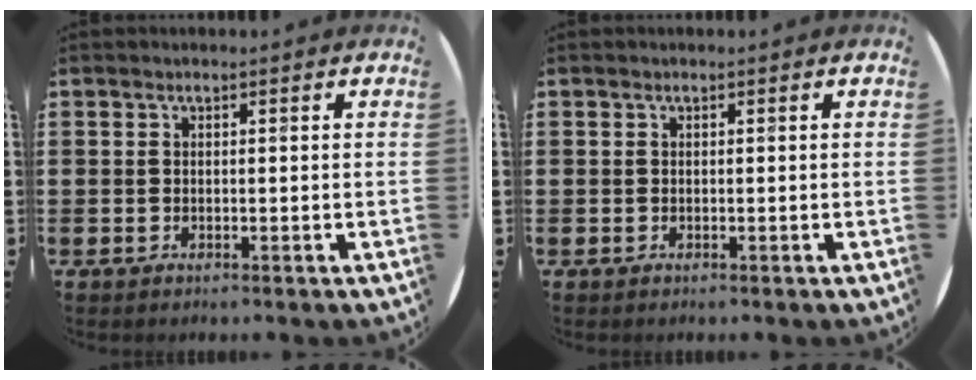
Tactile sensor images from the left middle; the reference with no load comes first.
{"total": 0.0}